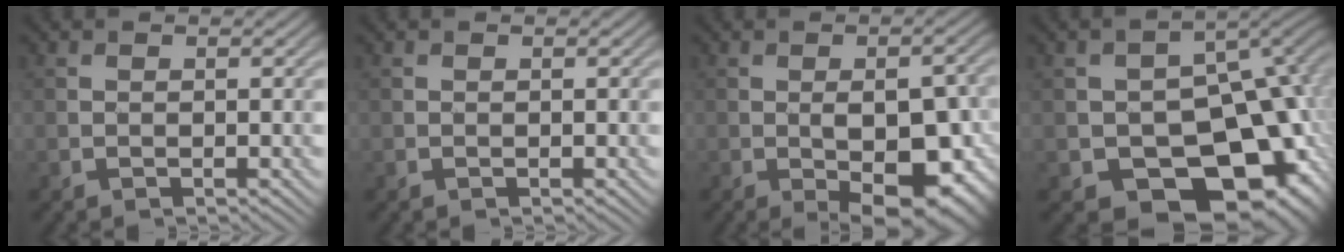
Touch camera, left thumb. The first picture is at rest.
{"total": 0.0}
{"total": 11.6, "force": [-3.1, 5.2, 9.9], "torque": [-0.133, -0.021, -0.031]}
{"total": 18.7, "force": [-6.6, 12.4, 12.3], "torque": [-0.159, -0.020, -0.085]}